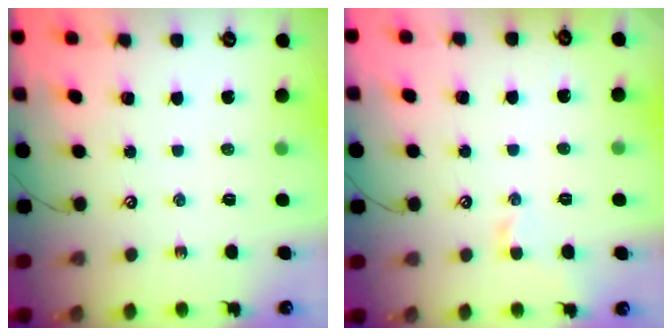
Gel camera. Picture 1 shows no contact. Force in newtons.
{"total": 1.4, "press": 1.4, "slide": 0.1}